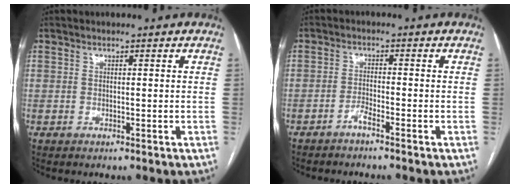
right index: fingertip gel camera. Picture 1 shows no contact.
{"total": 1.9, "force": [-1.6, -0.1, 1.0], "torque": [-0.023, 0.000, -0.033]}